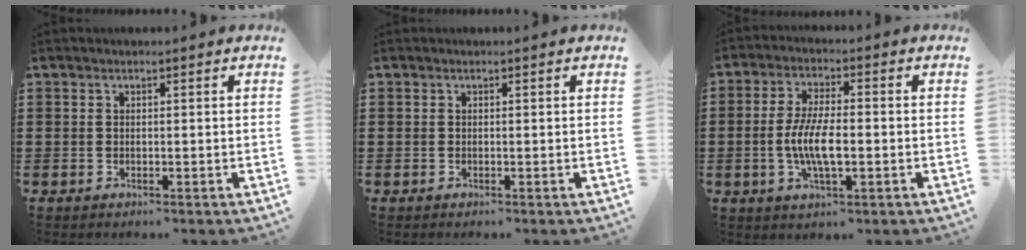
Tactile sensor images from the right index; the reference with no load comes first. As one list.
[{"total": 0.0}, {"total": 7.2, "force": [-1.3, 2.3, 6.7], "torque": [-0.149, -0.007, -0.032]}]